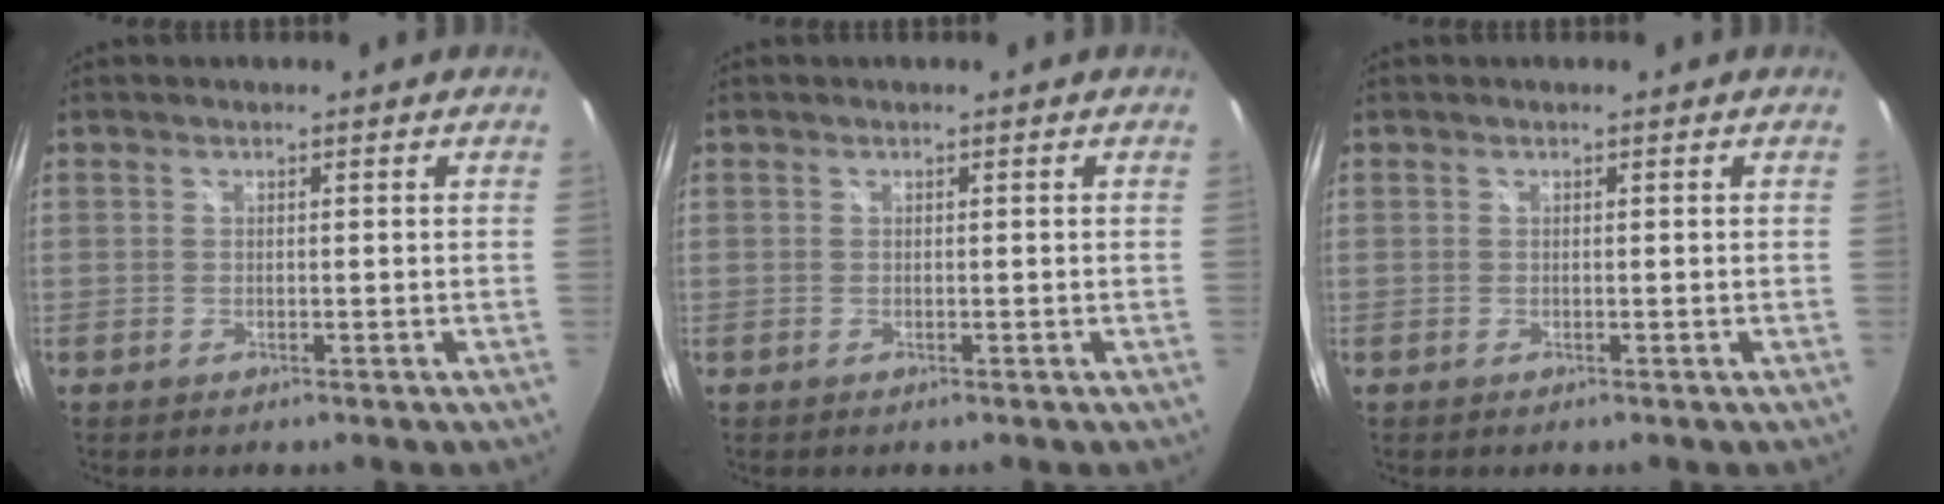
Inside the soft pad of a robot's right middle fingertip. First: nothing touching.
{"total": 0.0}
{"total": 0.0}